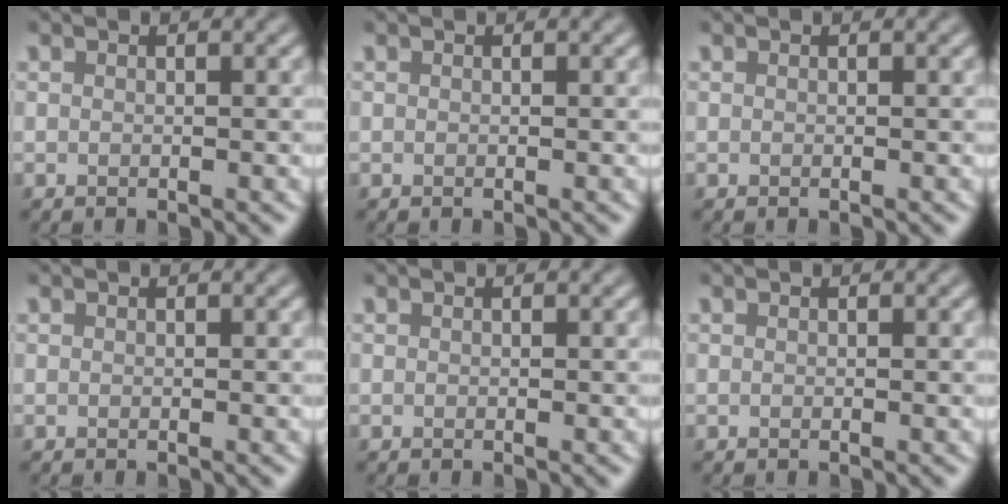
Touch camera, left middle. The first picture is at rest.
{"total": 0.0}
{"total": 0.0}
{"total": 0.0}
{"total": 0.0}
{"total": 0.0}